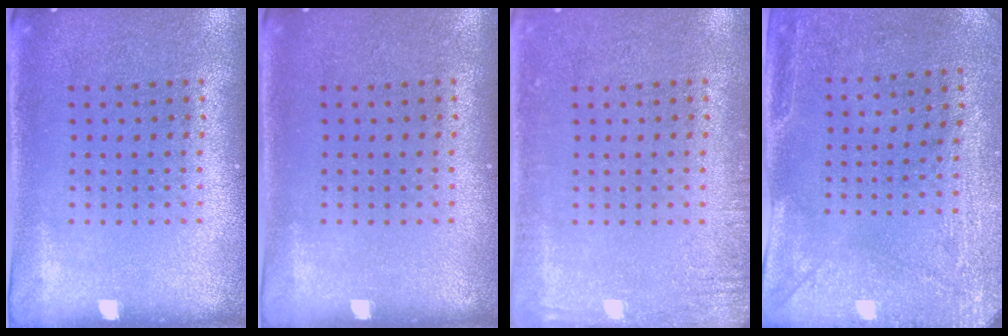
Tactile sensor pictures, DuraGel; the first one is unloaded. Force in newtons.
{"total": 0.0}
{"total": 1.8, "press": 1.8, "slide": 0.2}
{"total": 2.9, "press": 2.3, "slide": 1.8}